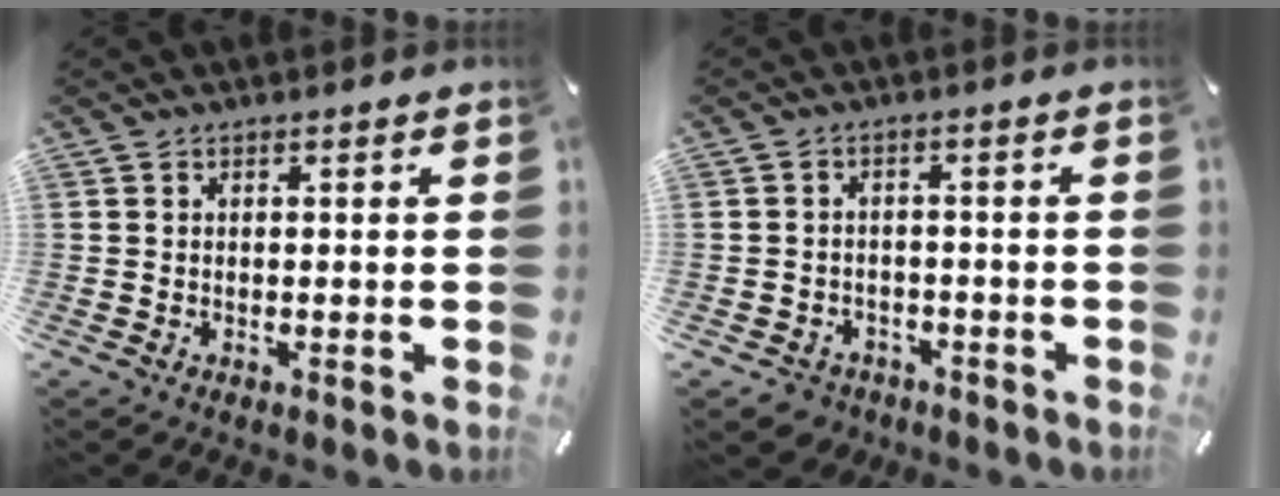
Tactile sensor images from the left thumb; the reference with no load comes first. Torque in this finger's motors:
{"motor_torque": [-0.08, 0.16, 0.04, 0.04, 0.05]}